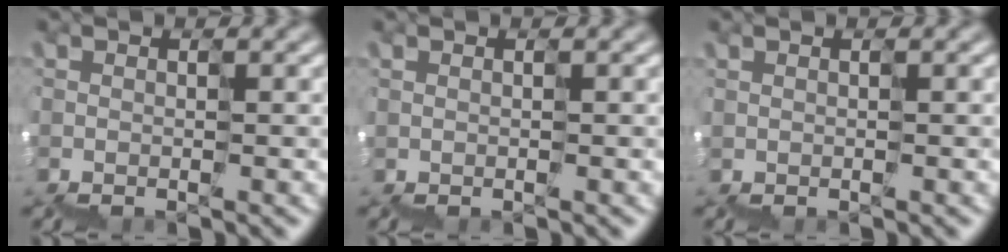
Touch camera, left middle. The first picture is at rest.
{"total": 0.0}
{"total": 0.0}